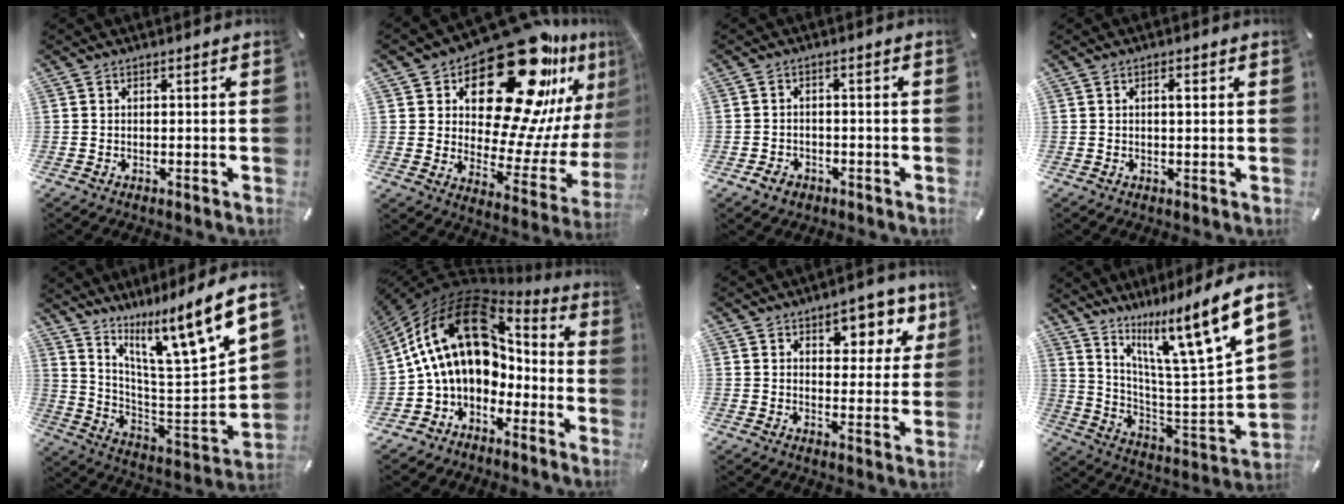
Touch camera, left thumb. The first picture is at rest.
{"total": 31.9, "force": [18.9, 15.6, 20.4], "torque": [-0.283, -0.141, 0.333]}
{"total": 3.0, "force": [-1.5, 2.4, 1.1], "torque": [-0.018, 0.007, -0.029]}
{"total": 1.7, "force": [0.5, 0.7, 1.4], "torque": [-0.013, -0.003, 0.004]}
{"total": 12.7, "force": [10.2, 1.1, 7.4], "torque": [-0.120, -0.107, 0.153]}
{"total": 19.3, "force": [2.2, 13.5, 13.6], "torque": [-0.272, -0.002, 0.039]}
{"total": 9.0, "force": [5.5, 5.3, 4.9], "torque": [-0.043, -0.031, 0.088]}
{"total": 16.3, "force": [12.1, 2.3, 10.6], "torque": [-0.170, -0.107, 0.185]}